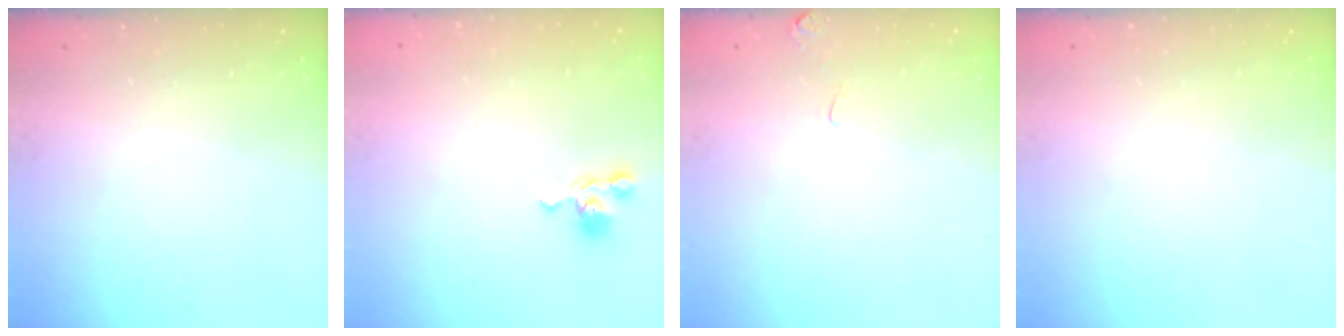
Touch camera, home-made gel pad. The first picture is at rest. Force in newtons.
{"total": 2.6, "press": 2.5, "slide": 0.7}
{"total": 1.1, "press": 1.0, "slide": 0.5}
{"total": 0.0}